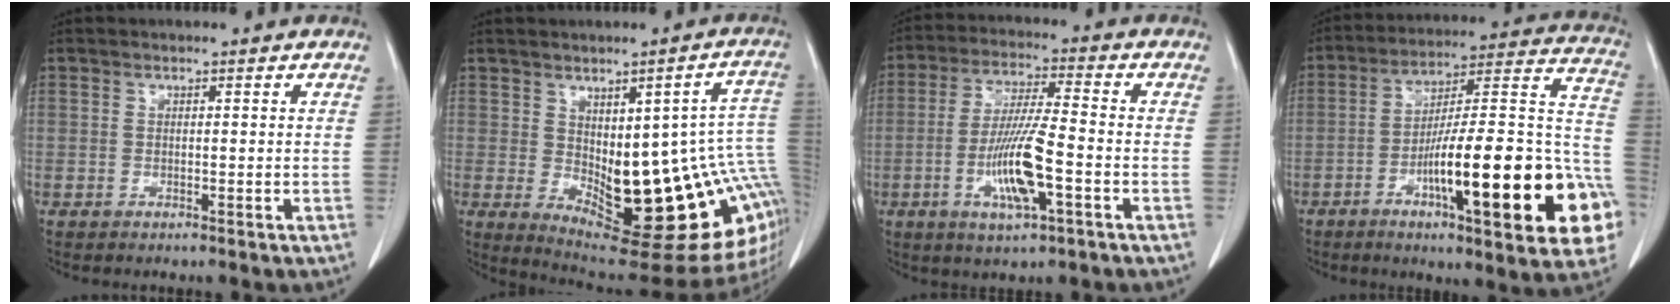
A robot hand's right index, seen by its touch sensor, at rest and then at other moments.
{"total": 24.7, "force": [-1.7, 7.4, 23.5], "torque": [-0.249, 0.002, 0.005]}
{"total": 10.7, "force": [-3.2, 1.1, 10.2], "torque": [-0.198, -0.008, -0.057]}
{"total": 27.2, "force": [-8.6, 3.9, 25.5], "torque": [-0.284, 0.006, -0.121]}